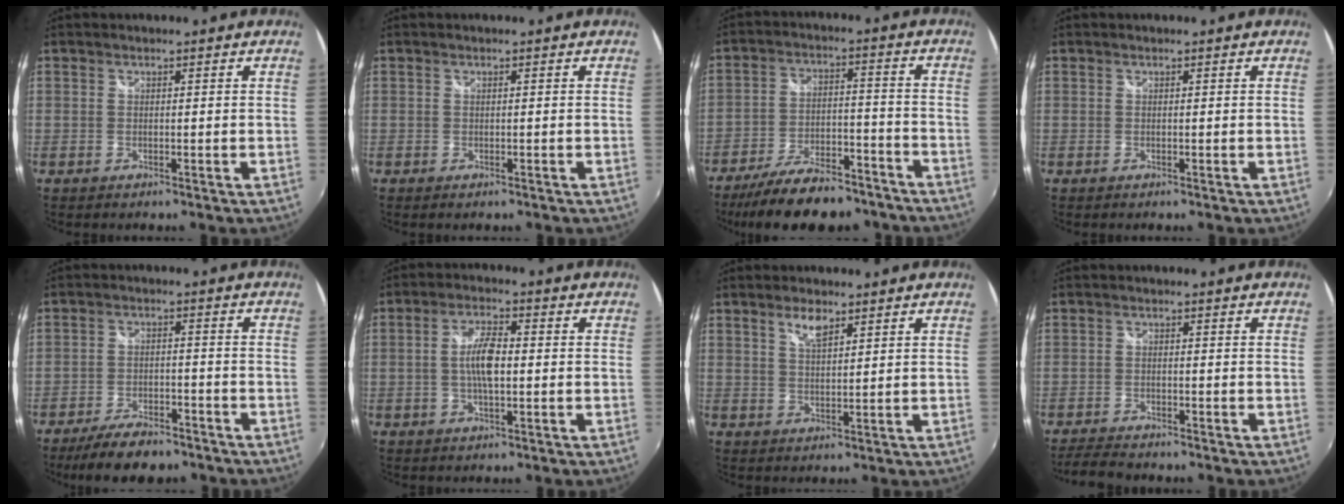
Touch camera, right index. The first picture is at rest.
{"total": 0.7, "force": [-0.5, 0.3, 0.4], "torque": [-0.009, -0.003, -0.008]}
{"total": 19.2, "force": [-15.8, 6.3, 8.9], "torque": [-0.169, 0.000, -0.223]}
{"total": 0.0}
{"total": 10.7, "force": [-8.6, 3.6, 5.3], "torque": [-0.121, -0.010, -0.136]}
{"total": 6.2, "force": [-0.3, 2.2, 5.8], "torque": [-0.111, 0.006, -0.007]}
{"total": 3.7, "force": [2.4, 1.3, 2.5], "torque": [-0.044, 0.002, 0.043]}
{"total": 5.0, "force": [-4.5, 1.0, 2.0], "torque": [-0.056, -0.014, -0.081]}